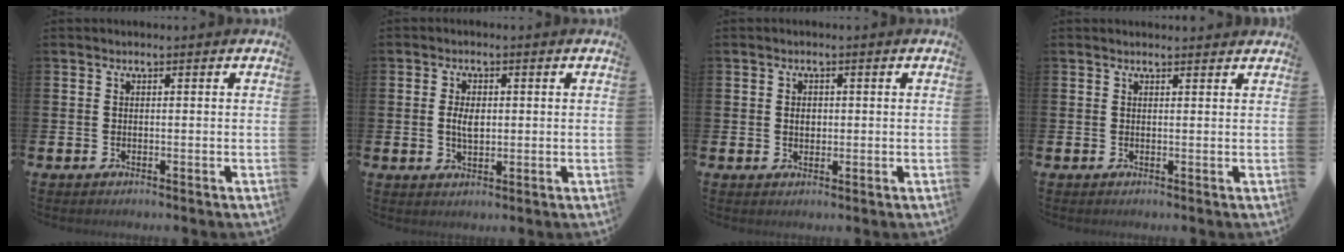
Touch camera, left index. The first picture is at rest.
{"total": 3.3, "force": [0.2, 1.9, 2.7], "torque": [-0.037, 0.002, -0.001]}
{"total": 1.7, "force": [0.1, 1.3, 1.1], "torque": [-0.006, 0.001, -0.003]}
{"total": 0.8, "force": [0.8, 0.2, 0.1], "torque": [0.006, -0.001, 0.013]}